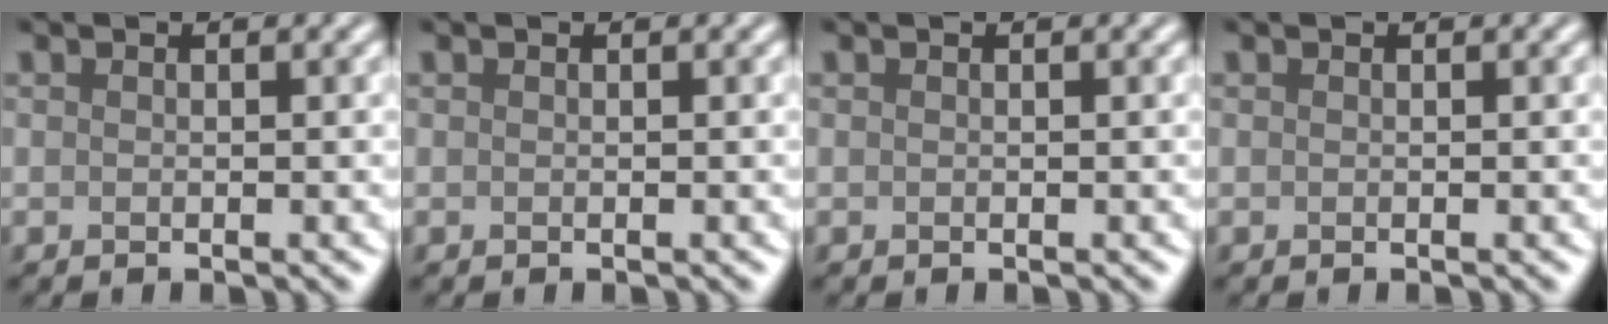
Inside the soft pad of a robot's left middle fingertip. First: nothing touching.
{"total": 0.0}
{"total": 0.0}
{"total": 0.0}